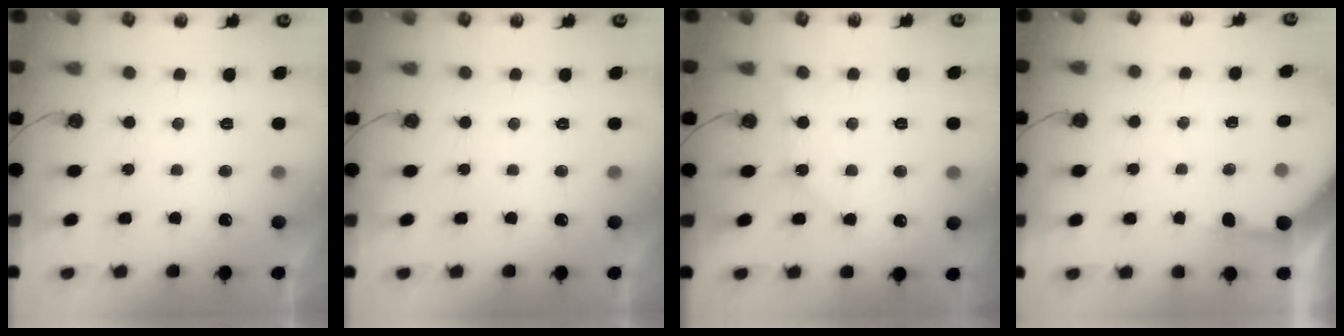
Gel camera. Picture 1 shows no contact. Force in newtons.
{"total": 0.8, "press": 0.5, "slide": 0.6}
{"total": 5.2, "press": 5.2, "slide": 0.6}
{"total": 3.9, "press": 3.8, "slide": 0.5}